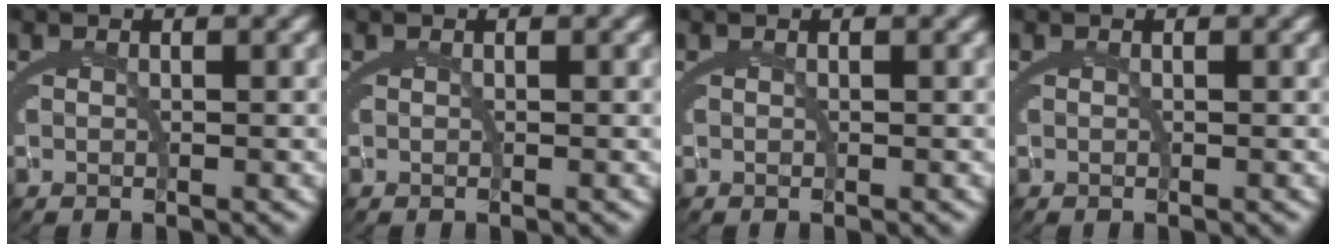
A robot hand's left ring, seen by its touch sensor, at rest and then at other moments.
{"total": 0.0}
{"total": 0.0}
{"total": 0.0}